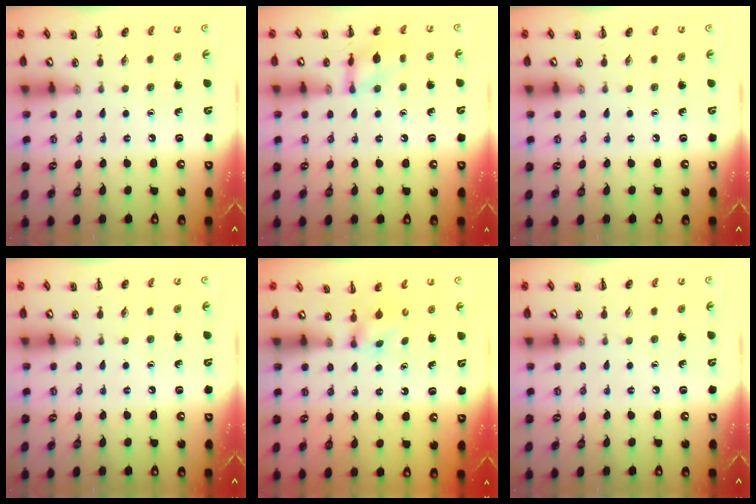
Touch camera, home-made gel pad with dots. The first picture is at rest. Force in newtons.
{"total": 9.0, "press": 8.9, "slide": 0.6}
{"total": 0.0}
{"total": 0.0}
{"total": 1.8, "press": 1.5, "slide": 0.9}
{"total": 0.0}